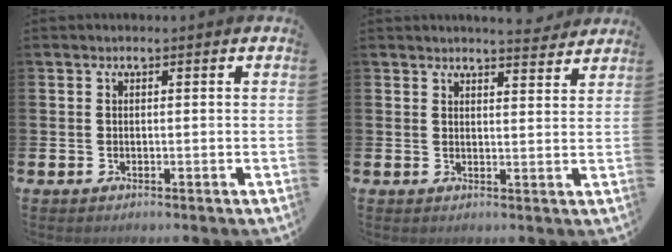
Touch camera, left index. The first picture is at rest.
{"total": 3.7, "force": [3.7, 0.0, 0.2], "torque": [-0.002, -0.024, 0.066]}